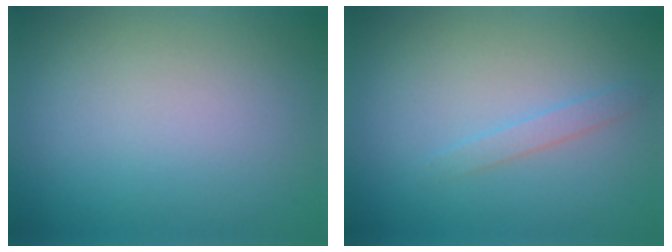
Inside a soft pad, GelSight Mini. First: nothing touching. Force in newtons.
{"total": 1.1, "press": 1.1, "slide": 0.1}